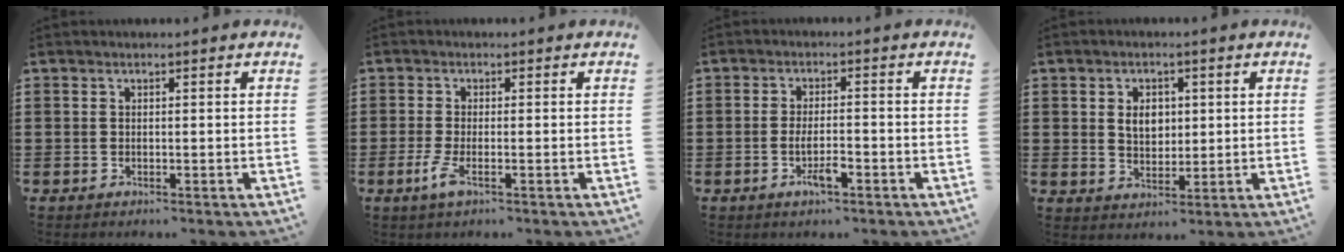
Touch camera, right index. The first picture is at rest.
{"total": 3.3, "force": [-1.5, 0.6, 2.9], "torque": [-0.075, -0.015, -0.033]}
{"total": 4.0, "force": [-1.7, 1.0, 3.4], "torque": [-0.064, 0.003, -0.032]}
{"total": 4.0, "force": [0.7, 2.9, 2.6], "torque": [-0.052, 0.009, 0.008]}